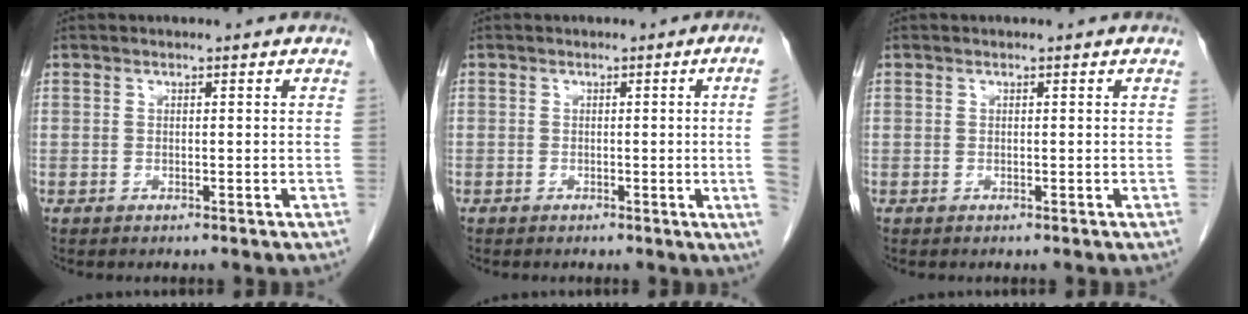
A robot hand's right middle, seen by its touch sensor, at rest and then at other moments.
{"total": 5.7, "force": [-0.4, -2.2, 5.2], "torque": [-0.056, -0.011, -0.006]}
{"total": 0.0}